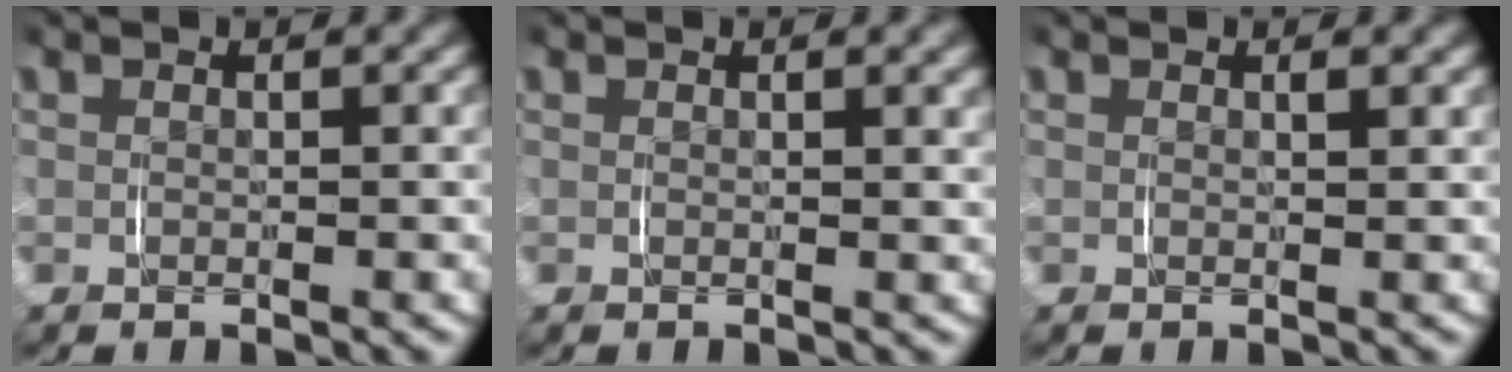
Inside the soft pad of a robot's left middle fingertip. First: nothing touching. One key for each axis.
{"total": 1.0, "fx": 0.7, "fy": 0.0, "fz": 0.7, "tx": -0.008, "ty": 0.003, "tz": 0.009}
{"total": 0.7, "fx": 0.5, "fy": 0.0, "fz": 0.4, "tx": -0.005, "ty": -0.001, "tz": 0.009}